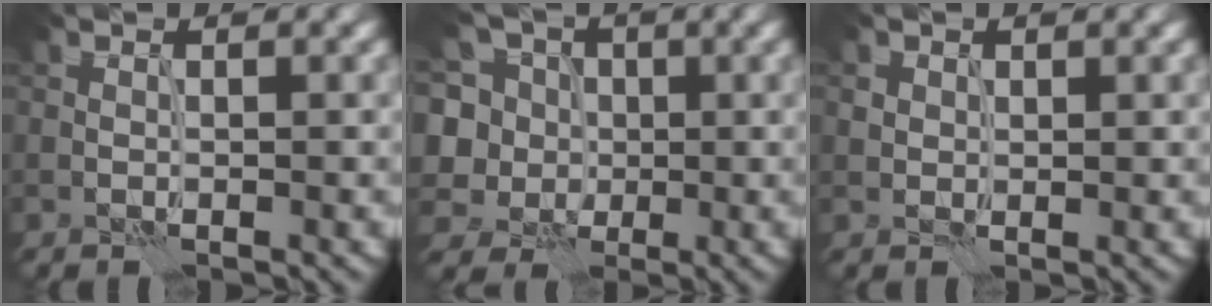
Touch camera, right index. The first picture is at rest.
{"total": 8.1, "force": [1.6, 7.2, 3.3], "torque": [-0.077, 0.020, 0.001]}
{"total": 1.0, "force": [0.5, 0.8, 0.2], "torque": [-0.002, -0.002, 0.012]}